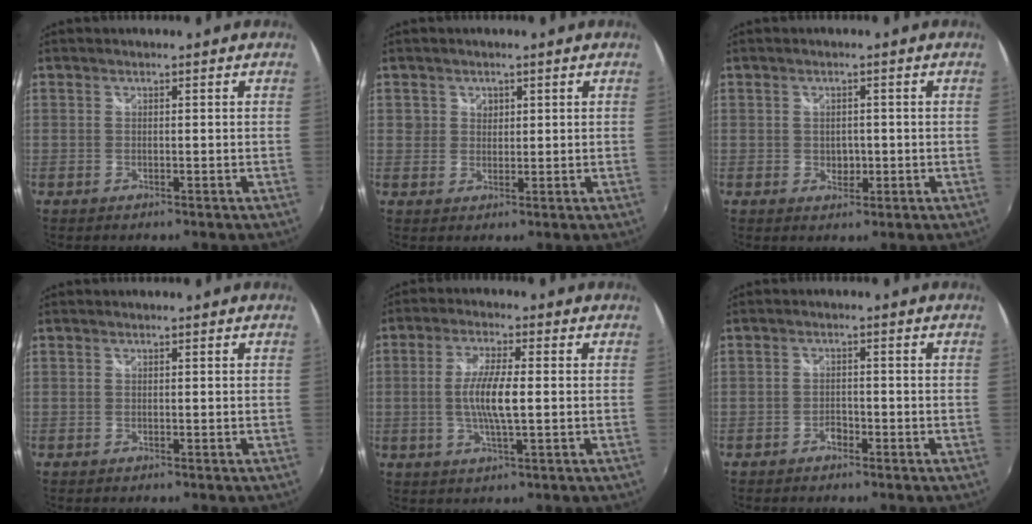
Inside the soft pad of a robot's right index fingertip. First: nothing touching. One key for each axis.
{"total": 2.5, "fx": 0.7, "fy": 2.4, "fz": 0.3, "tx": 0.001, "ty": 0.006, "tz": 0.010}
{"total": 2.6, "fx": -0.4, "fy": 2.2, "fz": 1.4, "tx": -0.020, "ty": -0.001, "tz": -0.004}
{"total": 0.0}
{"total": 7.3, "fx": -0.5, "fy": 1.2, "fz": 7.2, "tx": -0.140, "ty": -0.003, "tz": -0.009}
{"total": 1.8, "fx": -1.4, "fy": 1.0, "fz": 0.6, "tx": -0.014, "ty": 0.003, "tz": -0.024}